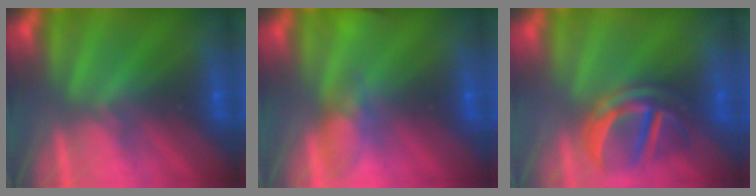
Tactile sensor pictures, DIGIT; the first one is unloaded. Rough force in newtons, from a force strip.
{"total": 4.9}
{"total": 3.9}